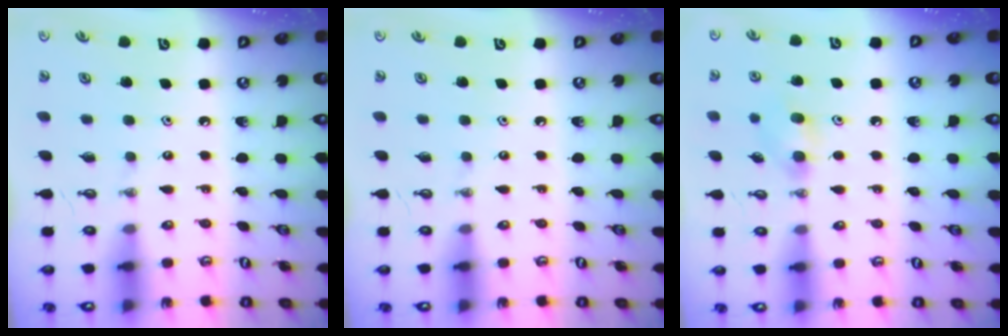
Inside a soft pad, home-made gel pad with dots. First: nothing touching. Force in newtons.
{"total": 0.0}
{"total": 7.4, "press": 7.2, "slide": 1.4}